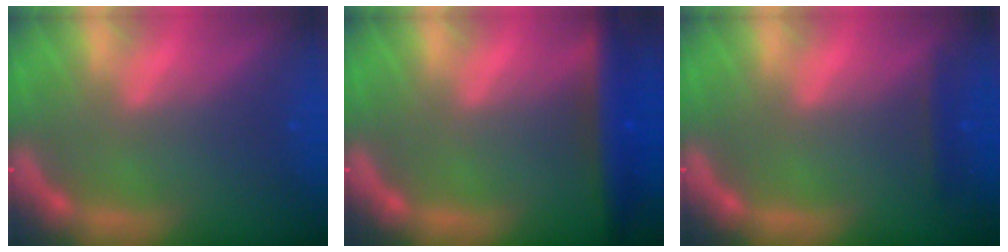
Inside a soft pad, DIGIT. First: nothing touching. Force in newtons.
{"total": 5.5}
{"total": 1.4}